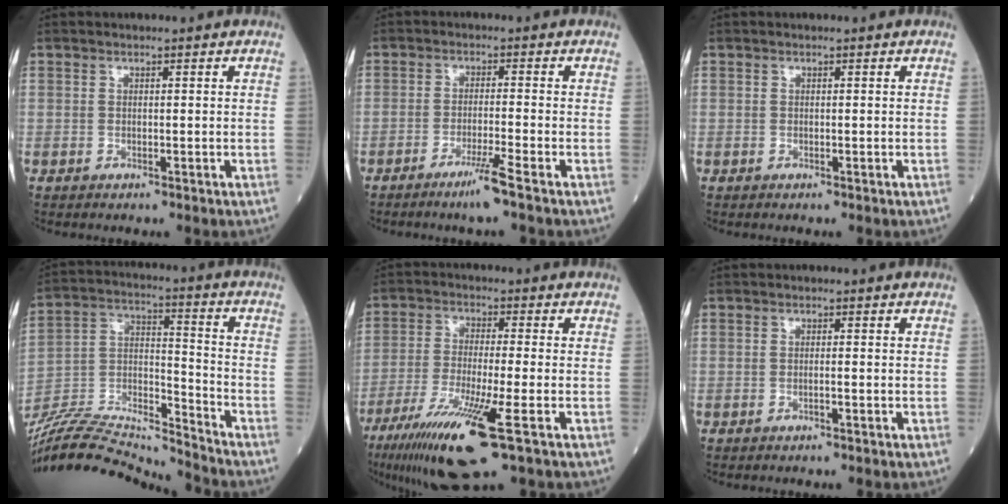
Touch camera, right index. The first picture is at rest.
{"total": 4.2, "force": [-2.8, -1.1, 3.0], "torque": [-0.060, -0.010, -0.057]}
{"total": 0.0}
{"total": 19.4, "force": [-18.8, 0.1, 4.8], "torque": [-0.097, 0.017, -0.328]}
{"total": 13.2, "force": [-6.8, 0.3, 11.3], "torque": [-0.222, -0.038, -0.120]}
{"total": 0.9, "force": [-0.3, -0.1, 0.9], "torque": [-0.018, 0.000, -0.006]}